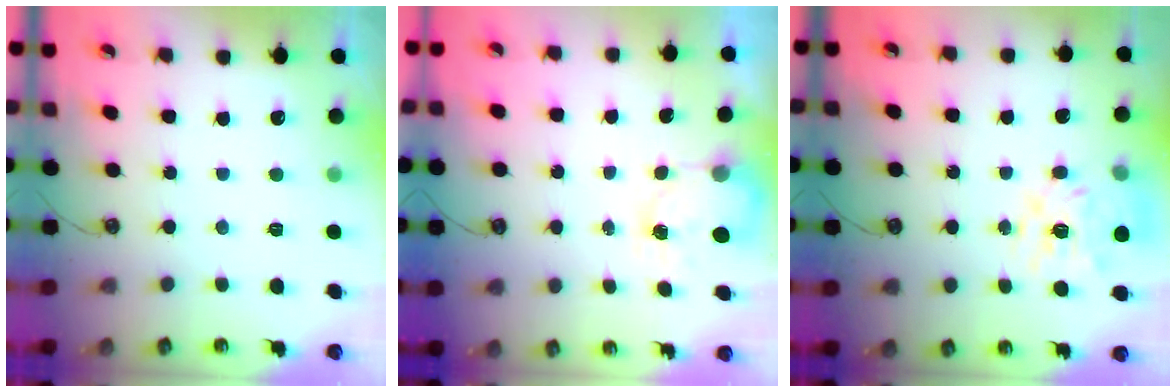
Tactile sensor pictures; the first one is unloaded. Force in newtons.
{"total": 4.3, "press": 4.3, "slide": 0.5}
{"total": 16.9, "press": 16.9, "slide": 1.5}